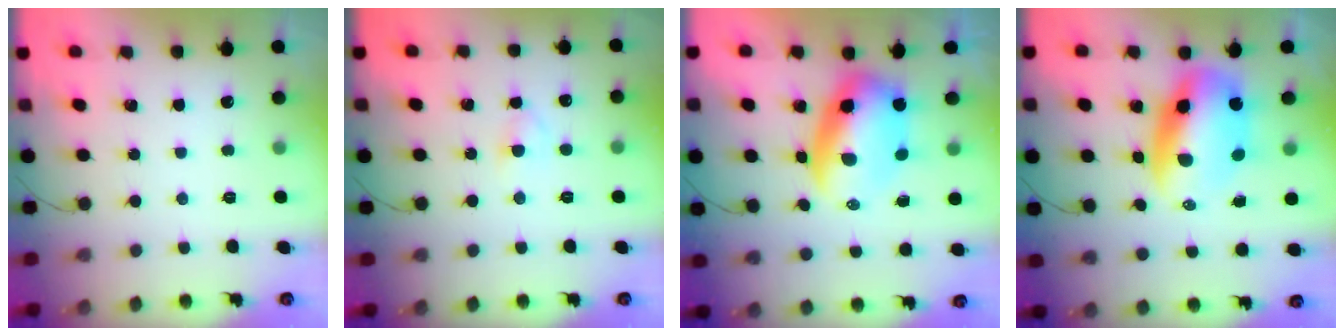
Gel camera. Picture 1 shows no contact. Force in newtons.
{"total": 2.8, "press": 2.5, "slide": 1.3}
{"total": 9.6, "press": 9.2, "slide": 2.5}
{"total": 12.3, "press": 11.8, "slide": 3.5}